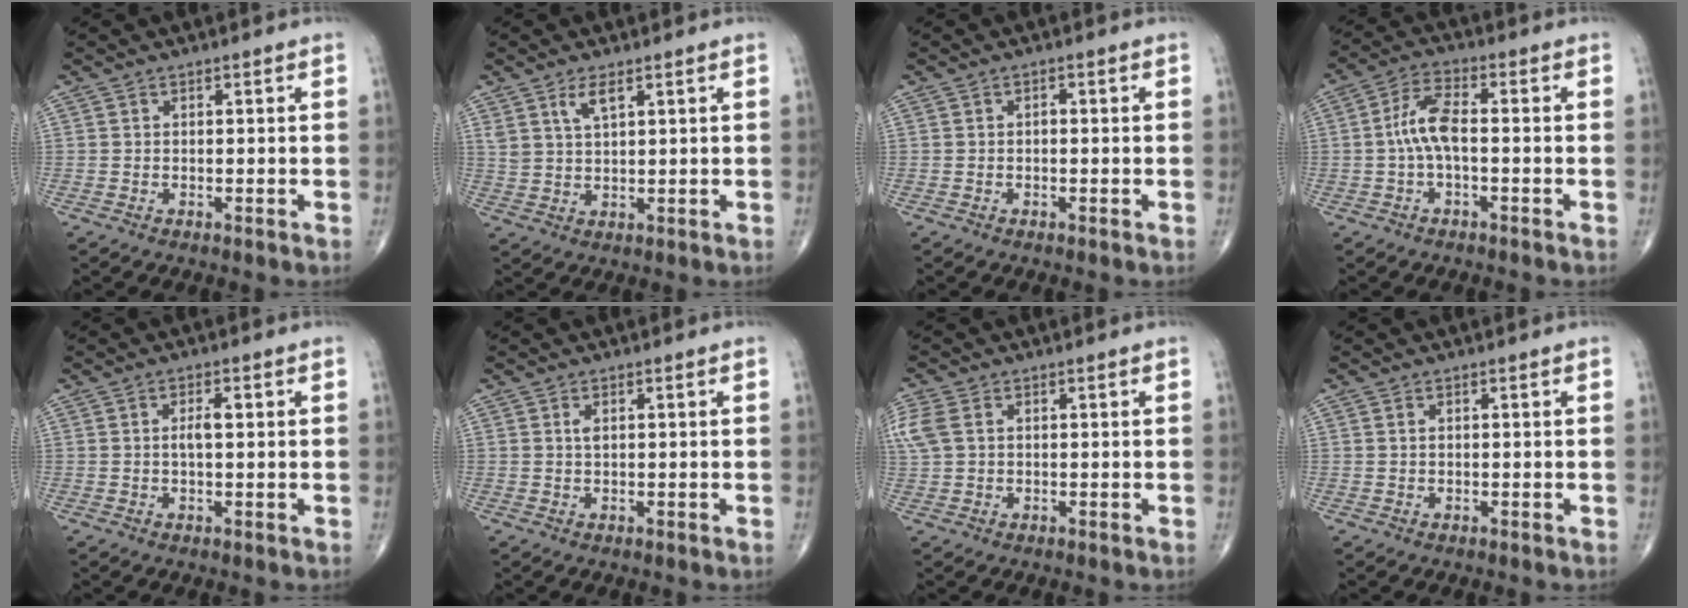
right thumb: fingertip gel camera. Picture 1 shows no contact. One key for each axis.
{"total": 4.1, "fx": 2.4, "fy": 1.4, "fz": 3.0, "tx": -0.058, "ty": -0.011, "tz": 0.052}
{"total": 0.8, "fx": 0.0, "fy": 0.4, "fz": 0.7, "tx": -0.010, "ty": 0.002, "tz": -0.002}
{"total": 6.6, "fx": -0.6, "fy": 2.5, "fz": 6.1, "tx": -0.131, "ty": 0.023, "tz": -0.019}
{"total": 2.6, "fx": 0.5, "fy": 0.9, "fz": 2.4, "tx": -0.045, "ty": 0.004, "tz": 0.007}
{"total": 1.2, "fx": 0.4, "fy": 0.4, "fz": 1.0, "tx": -0.020, "ty": 0.002, "tz": 0.008}
{"total": 5.9, "fx": 1.3, "fy": 4.0, "fz": 4.1, "tx": -0.126, "ty": 0.017, "tz": 0.031}
{"total": 0.6, "fx": 0.3, "fy": 0.2, "fz": 0.5, "tx": -0.012, "ty": 0.005, "tz": 0.006}